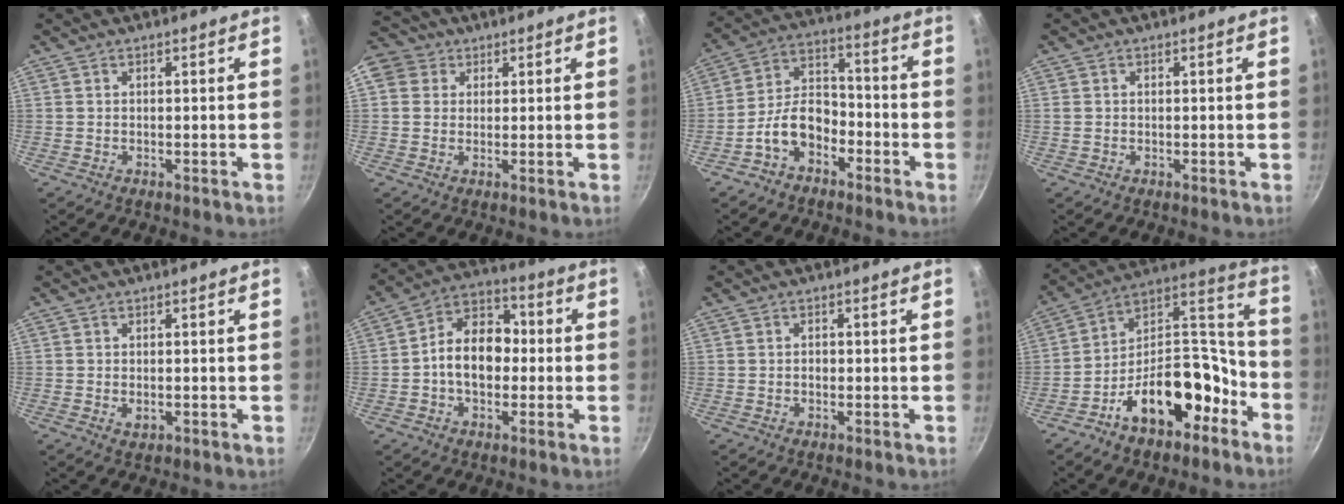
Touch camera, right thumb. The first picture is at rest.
{"total": 8.5, "force": [2.8, 7.4, 3.3], "torque": [-0.047, 0.011, 0.039]}
{"total": 10.1, "force": [-5.2, 6.4, 5.8], "torque": [-0.078, 0.061, -0.103]}
{"total": 0.9, "force": [0.1, 0.7, 0.5], "torque": [-0.009, 0.002, 0.000]}
{"total": 1.7, "force": [-0.3, 1.2, 1.2], "torque": [-0.019, -0.002, -0.003]}
{"total": 12.3, "force": [-0.9, 8.8, 8.5], "torque": [-0.094, 0.040, -0.032]}
{"total": 1.2, "force": [-0.2, 0.9, 0.8], "torque": [-0.011, 0.004, -0.005]}
{"total": 20.5, "force": [-10.1, 11.9, 13.3], "torque": [-0.156, 0.107, -0.163]}